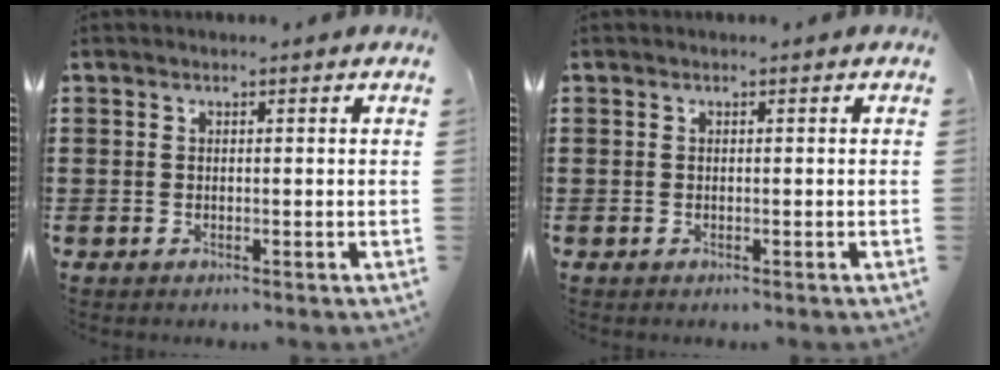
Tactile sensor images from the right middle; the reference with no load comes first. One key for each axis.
{"total": 0.0}